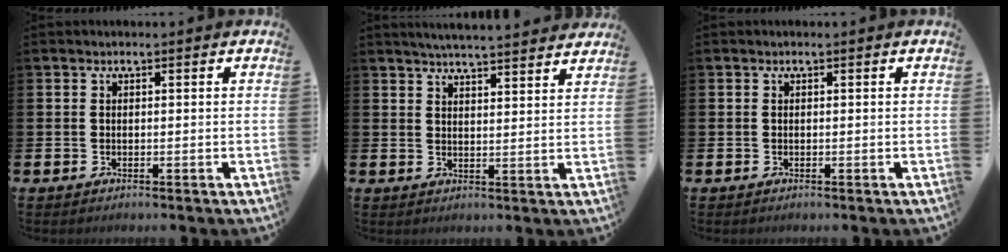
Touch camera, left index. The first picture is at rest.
{"total": 4.6, "force": [4.6, -0.4, 0.5], "torque": [-0.016, -0.028, 0.081]}
{"total": 0.0}